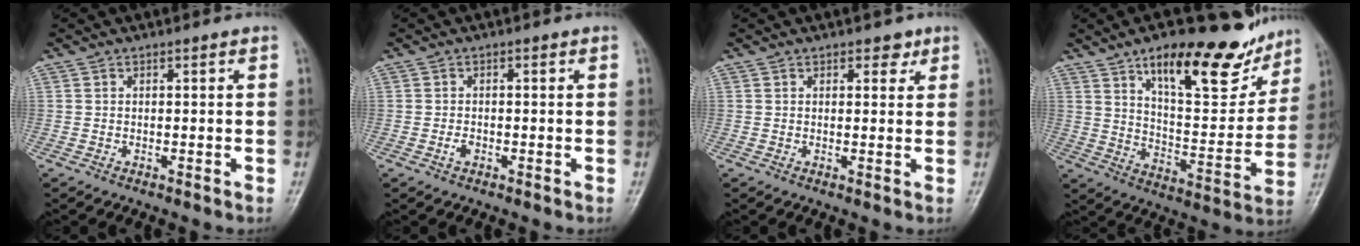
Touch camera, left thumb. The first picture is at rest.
{"total": 1.4, "force": [-0.6, 0.9, 0.9], "torque": [-0.015, 0.002, -0.013]}
{"total": 2.4, "force": [1.5, 1.4, 1.2], "torque": [0.000, -0.006, 0.018]}
{"total": 20.7, "force": [13.4, 7.6, 13.9], "torque": [-0.154, -0.069, 0.211]}